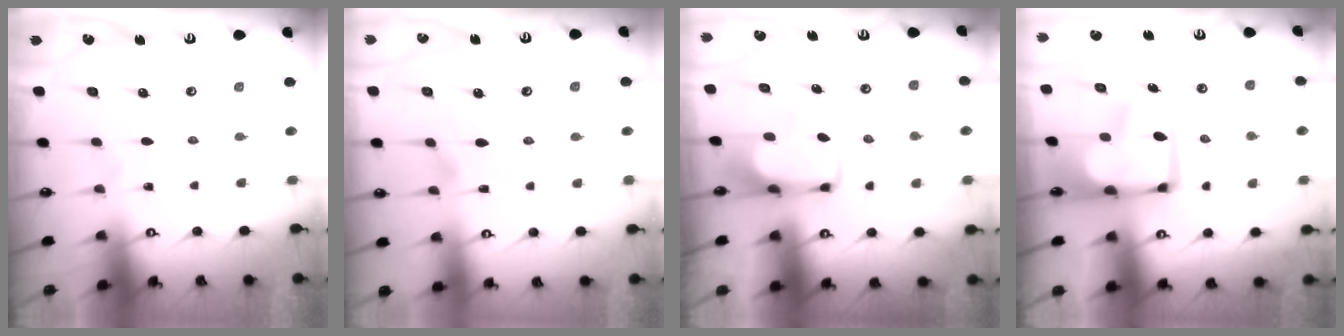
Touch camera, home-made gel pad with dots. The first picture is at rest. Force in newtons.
{"total": 0.9, "press": 0.2, "slide": 0.9}
{"total": 2.1, "press": 2.0, "slide": 0.4}
{"total": 10.9, "press": 10.8, "slide": 1.5}